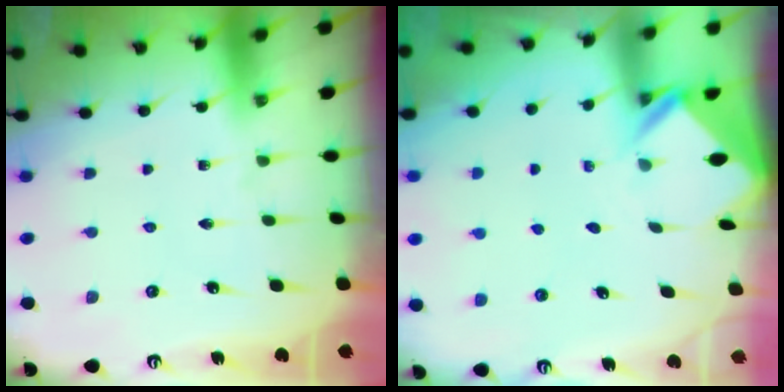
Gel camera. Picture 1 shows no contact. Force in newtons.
{"total": 2.6, "press": 2.6, "slide": 0.2}